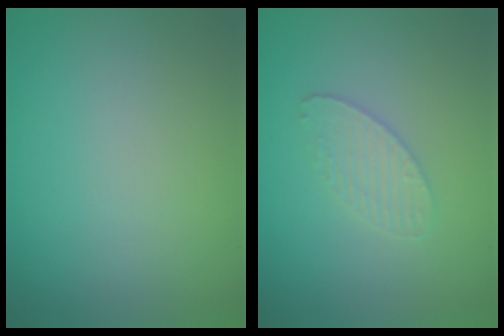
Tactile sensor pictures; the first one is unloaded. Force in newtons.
{"total": 2.0, "press": 2.0, "slide": 0.1}